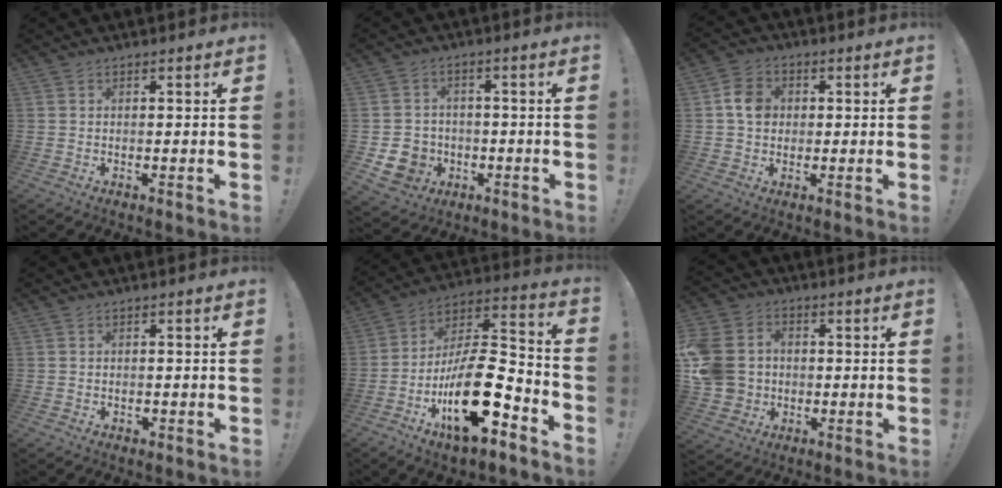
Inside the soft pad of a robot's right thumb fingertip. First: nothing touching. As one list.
[{"total": 8.6, "force": [-2.6, 7.7, 2.7], "torque": [-0.051, 0.015, -0.044]}, {"total": 7.7, "force": [0.8, 6.4, 4.2], "torque": [-0.053, 0.013, 0.017]}, {"total": 0.7, "force": [-0.4, 0.6, 0.2], "torque": [-0.006, 0.004, -0.006]}, {"total": 22.4, "force": [-8.5, 9.3, 18.5], "torque": [-0.321, 0.050, -0.131]}, {"total": 12.9, "force": [-0.3, 11.2, 6.4], "torque": [-0.132, 0.013, 0.002]}]